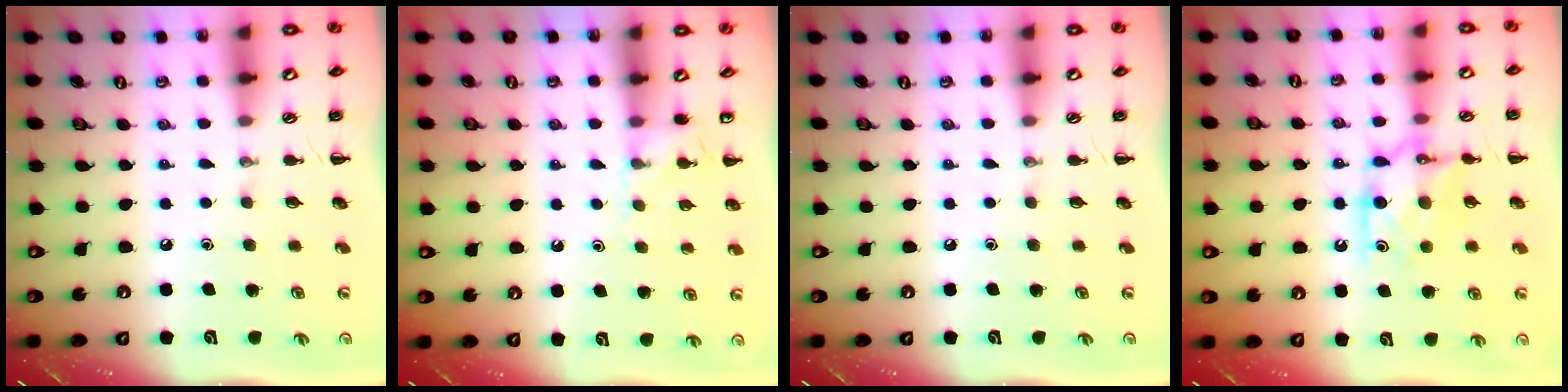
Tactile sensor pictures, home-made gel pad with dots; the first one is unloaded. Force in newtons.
{"total": 5.5, "press": 5.3, "slide": 1.5}
{"total": 0.0}
{"total": 10.5, "press": 10.5, "slide": 0.5}